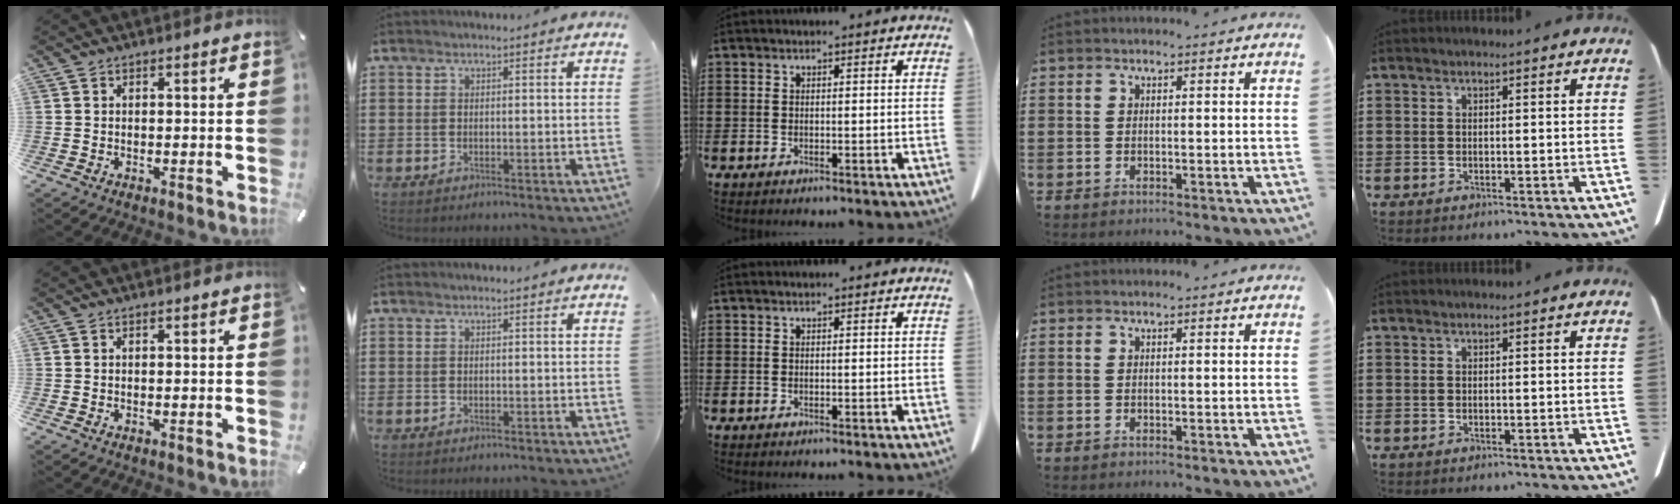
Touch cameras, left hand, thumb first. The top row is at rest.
{}